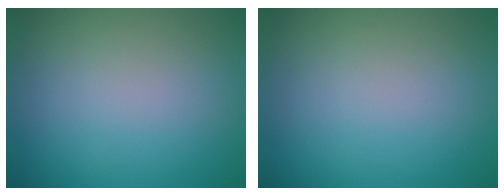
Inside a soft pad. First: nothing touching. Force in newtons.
{"total": 0.0}